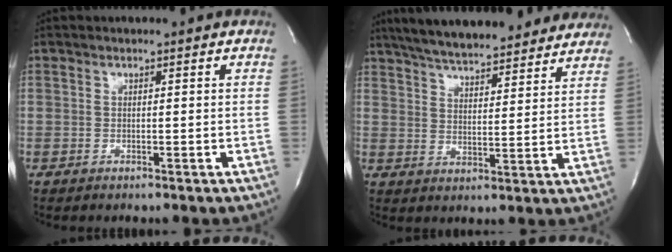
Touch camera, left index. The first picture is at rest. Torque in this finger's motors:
{"motor_torque": [0.08, -0.15, 0.56, 0.12]}